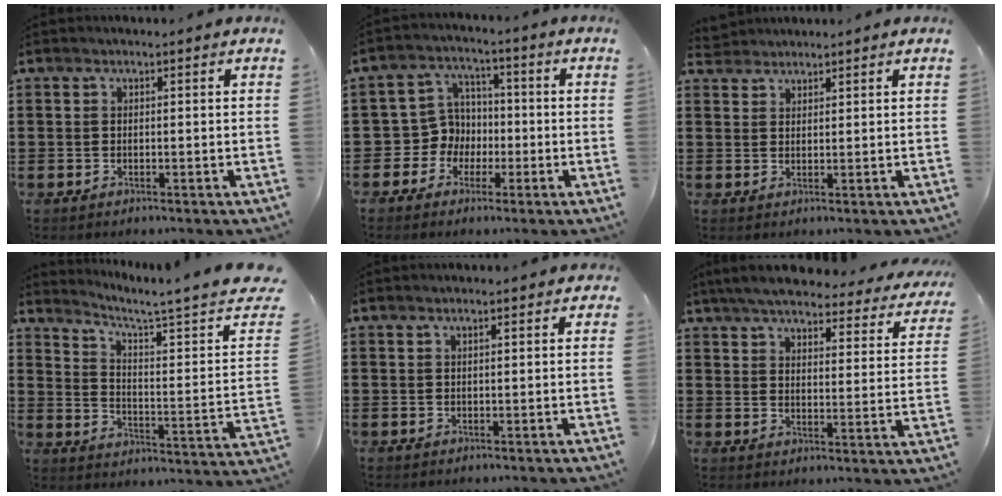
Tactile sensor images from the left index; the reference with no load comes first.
{"total": 6.1, "force": [-1.1, 5.9, 1.2], "torque": [-0.055, 0.006, -0.024]}
{"total": 1.7, "force": [1.7, 0.4, -0.2], "torque": [-0.002, 0.002, 0.034]}
{"total": 3.6, "force": [2.1, -0.8, 2.8], "torque": [-0.068, -0.030, 0.022]}
{"total": 0.9, "force": [0.1, 0.1, 0.9], "torque": [-0.017, 0.002, 0.001]}
{"total": 5.5, "force": [5.1, 0.4, 2.0], "torque": [-0.063, -0.033, 0.085]}